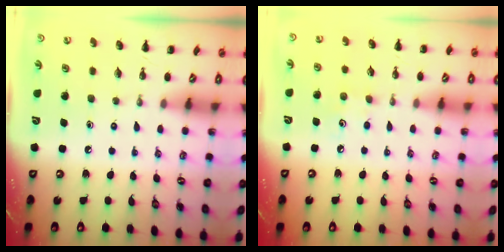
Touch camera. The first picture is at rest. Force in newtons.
{"total": 4.3, "press": 4.2, "slide": 1.1}